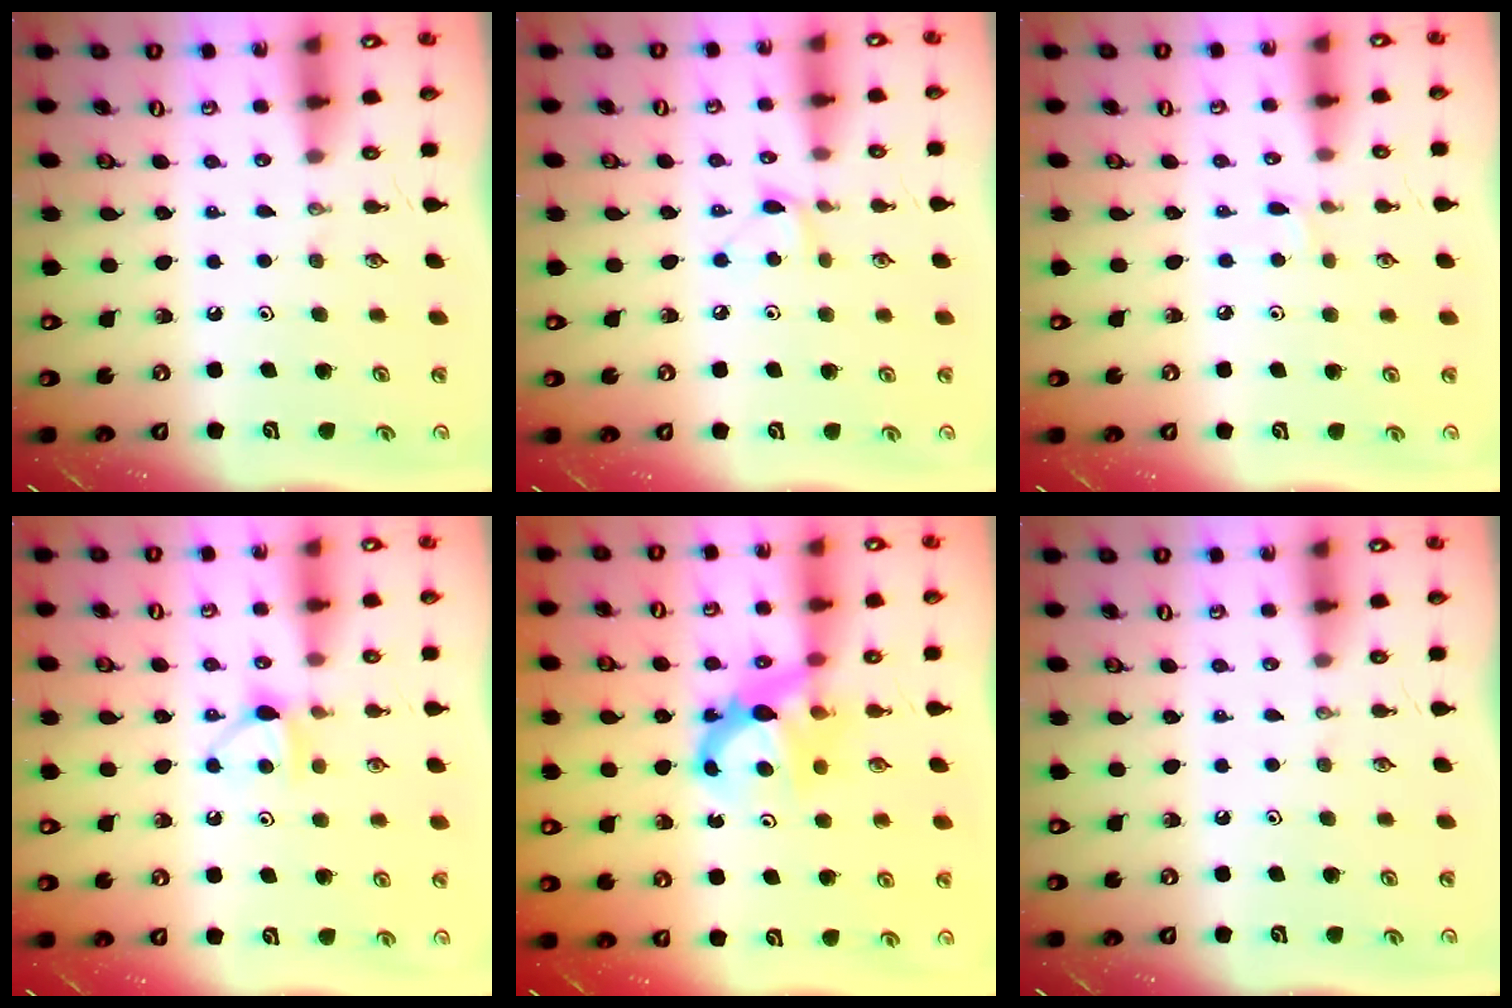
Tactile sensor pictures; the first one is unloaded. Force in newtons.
{"total": 4.8, "press": 4.8, "slide": 0.6}
{"total": 1.6, "press": 1.5, "slide": 0.2}
{"total": 6.8, "press": 6.7, "slide": 0.9}
{"total": 6.8, "press": 6.8, "slide": 0.3}
{"total": 0.0}